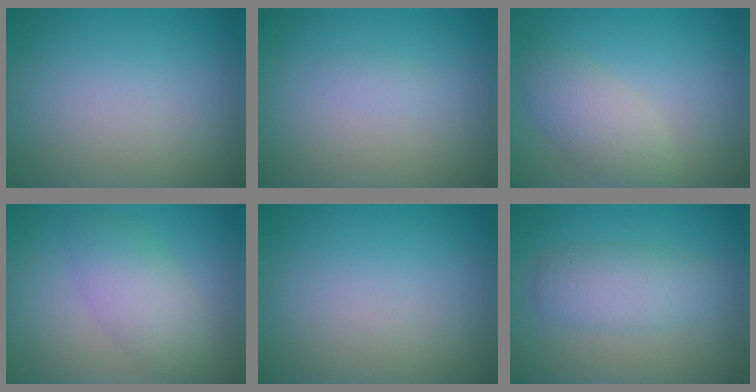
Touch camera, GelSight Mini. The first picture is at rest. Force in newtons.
{"total": 0.6, "press": 0.6, "slide": 0.0}
{"total": 3.4, "press": 3.4, "slide": 0.1}
{"total": 3.8, "press": 3.8, "slide": 0.0}
{"total": 0.0}
{"total": 2.3, "press": 2.3, "slide": 0.2}